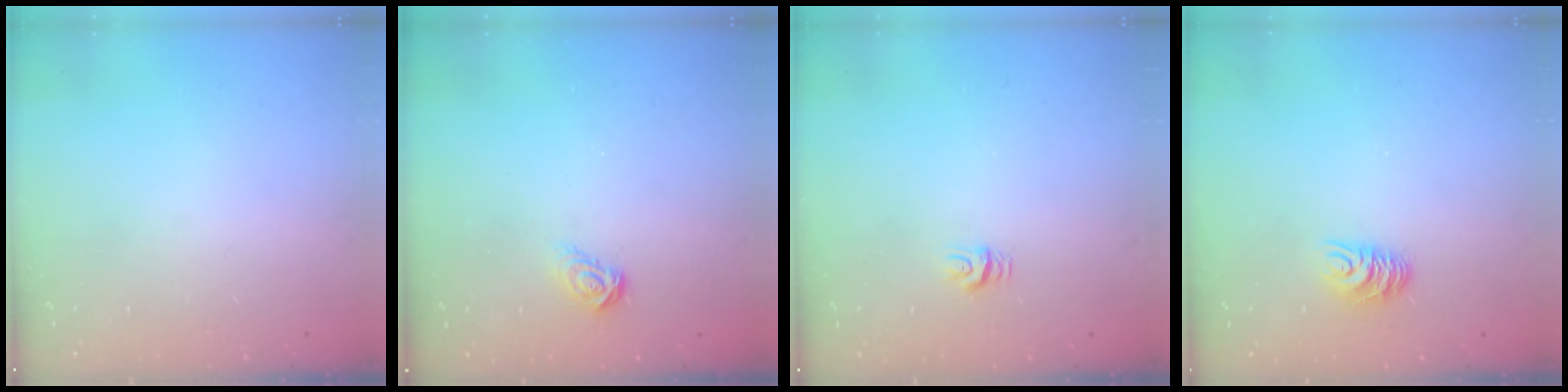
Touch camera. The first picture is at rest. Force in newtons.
{"total": 4.4, "press": 4.4, "slide": 0.4}
{"total": 5.0, "press": 5.0, "slide": 0.5}
{"total": 7.3, "press": 7.3, "slide": 0.4}